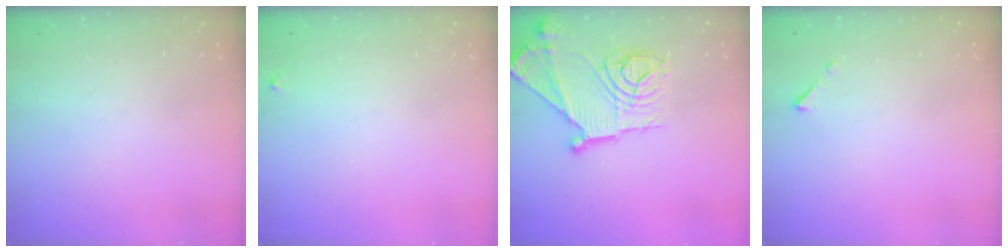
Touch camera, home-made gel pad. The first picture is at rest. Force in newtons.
{"total": 2.3, "press": 2.3, "slide": 0.2}
{"total": 22.2, "press": 22.1, "slide": 2.3}
{"total": 2.5, "press": 2.5, "slide": 0.3}